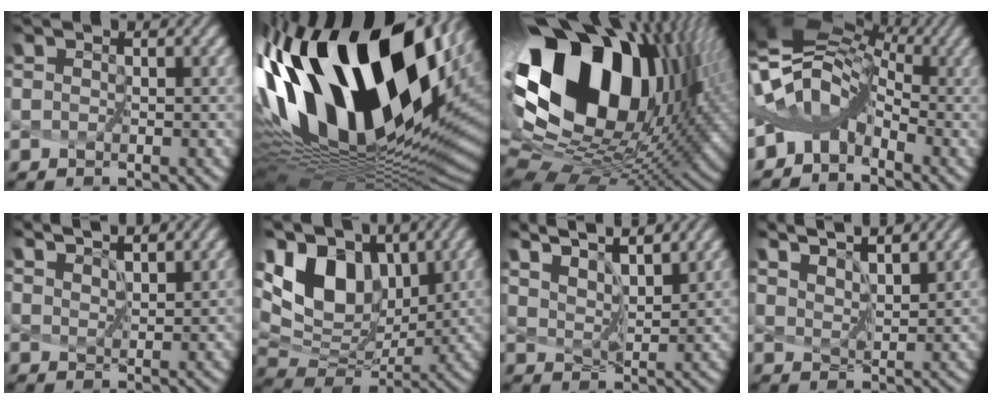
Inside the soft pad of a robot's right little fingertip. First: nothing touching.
{"total": 18.7, "force": [4.6, 8.0, 16.2], "torque": [-0.280, -0.001, 0.096]}
{"total": 19.8, "force": [6.4, 11.7, 14.6], "torque": [-0.278, 0.019, 0.129]}
{"total": 5.9, "force": [-1.2, 3.8, 4.3], "torque": [-0.063, 0.013, -0.036]}
{"total": 4.6, "force": [4.4, 0.0, 1.1], "torque": [-0.029, 0.000, 0.075]}
{"total": 10.1, "force": [4.3, 6.3, 6.7], "torque": [-0.135, 0.011, 0.090]}
{"total": 8.5, "force": [7.6, 1.6, 3.5], "torque": [-0.091, 0.002, 0.127]}
{"total": 6.5, "force": [6.1, 0.6, 2.2], "torque": [-0.046, 0.001, 0.097]}